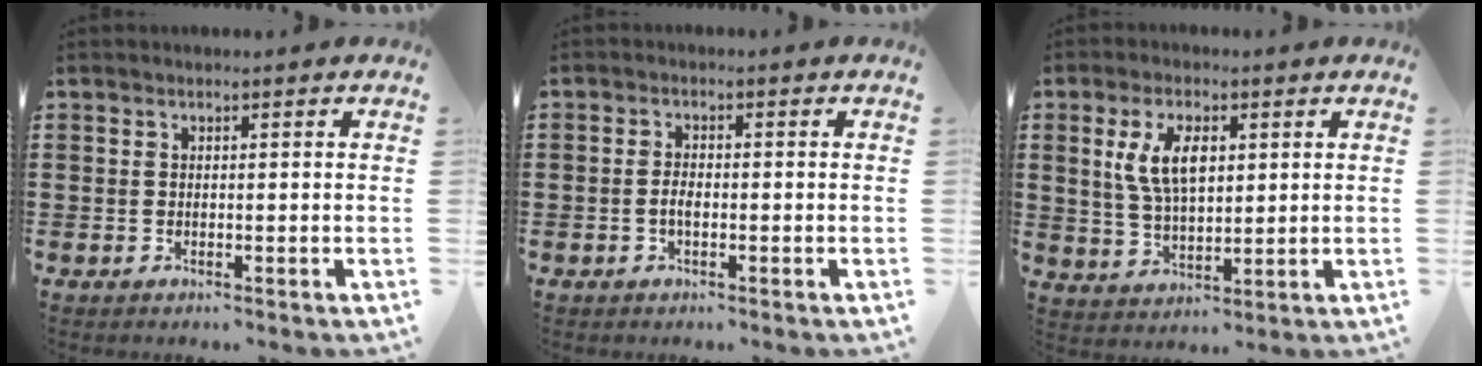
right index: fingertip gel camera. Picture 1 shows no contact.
{"total": 1.9, "force": [-0.6, 0.8, 1.7], "torque": [-0.041, -0.001, -0.013]}
{"total": 7.2, "force": [2.3, 3.3, 6.0], "torque": [-0.134, 0.008, 0.039]}